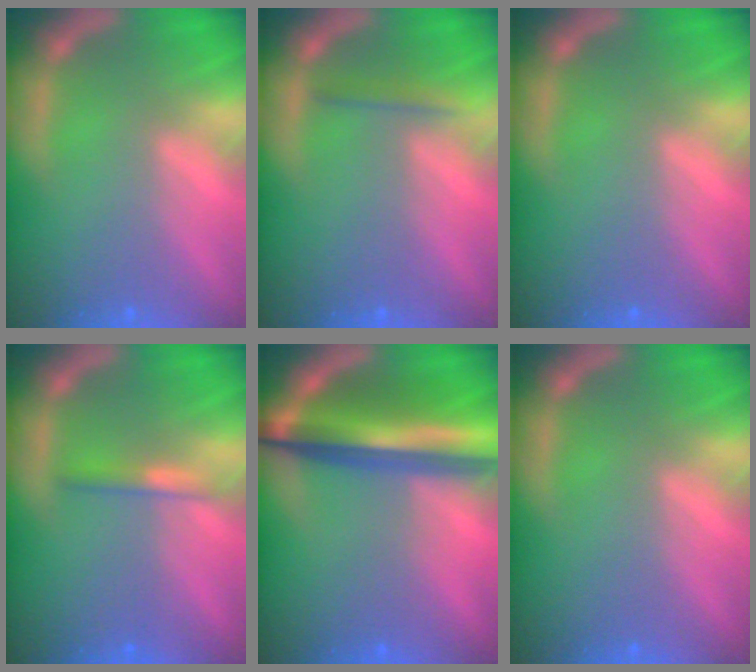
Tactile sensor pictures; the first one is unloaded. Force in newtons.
{"total": 1.4}
{"total": 0.0}
{"total": 1.4}
{"total": 9.4}
{"total": 0.0}